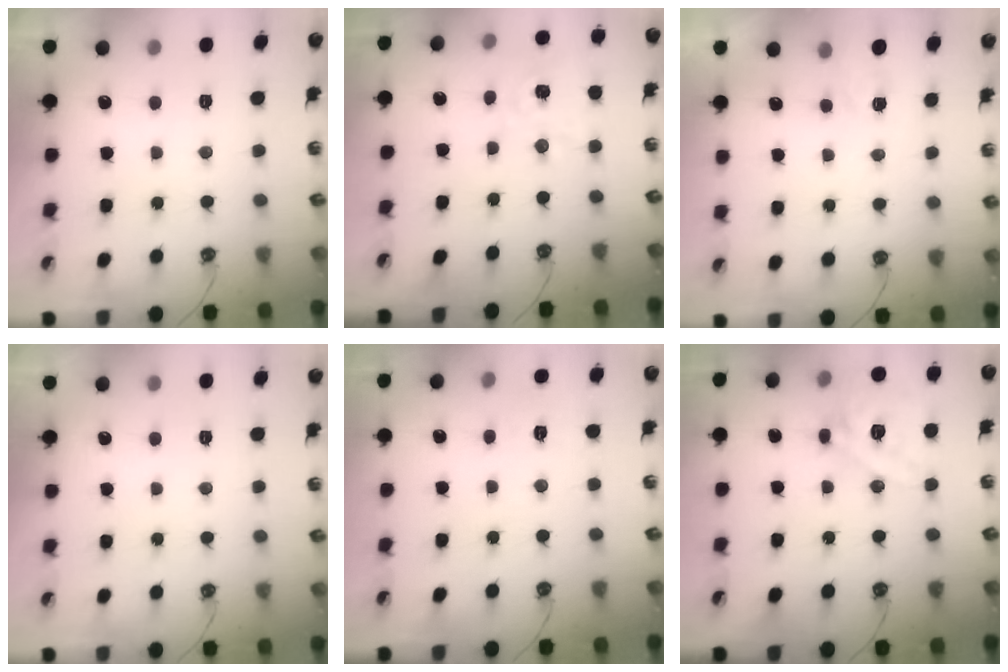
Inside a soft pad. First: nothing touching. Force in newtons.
{"total": 2.9, "press": 2.9, "slide": 0.3}
{"total": 2.7, "press": 2.6, "slide": 0.4}
{"total": 0.0}
{"total": 2.7, "press": 2.7, "slide": 0.5}
{"total": 16.6, "press": 16.4, "slide": 2.6}